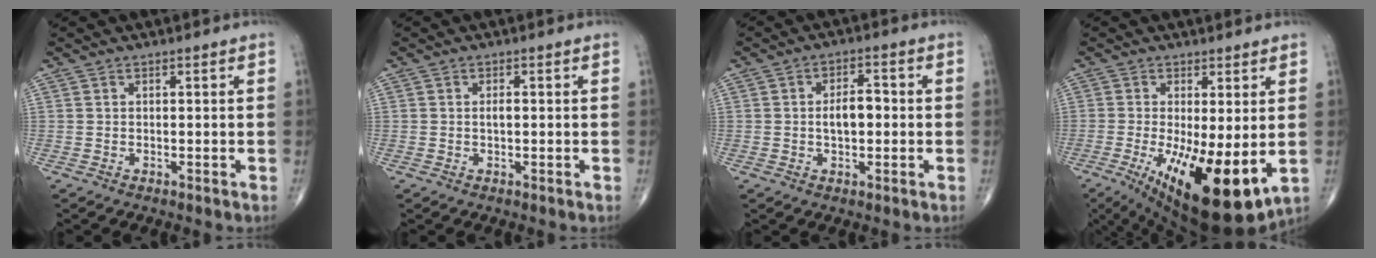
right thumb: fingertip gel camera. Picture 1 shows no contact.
{"total": 1.2, "force": [0.0, 0.5, 1.0], "torque": [-0.018, 0.001, -0.001]}
{"total": 5.4, "force": [-0.3, 2.9, 4.5], "torque": [-0.067, 0.014, -0.007]}
{"total": 17.0, "force": [-3.5, 5.8, 15.5], "torque": [-0.242, -0.032, -0.033]}